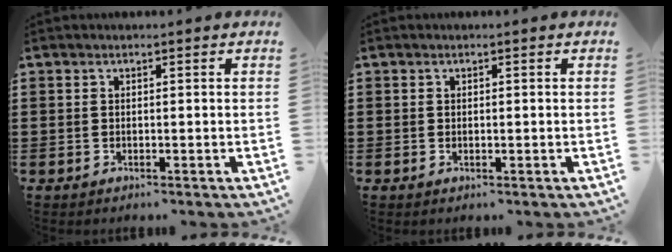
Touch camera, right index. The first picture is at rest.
{"total": 0.0}